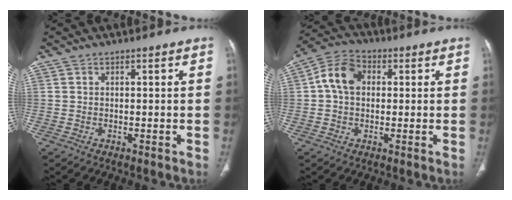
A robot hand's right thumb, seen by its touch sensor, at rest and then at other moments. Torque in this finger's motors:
{"motor_torque": [0.61, 1.35, 0.87, 0.08, 0.07]}